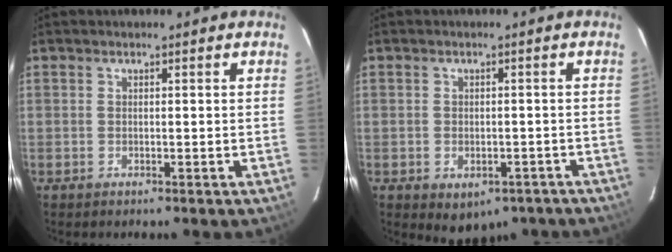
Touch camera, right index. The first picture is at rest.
{"total": 7.2, "force": [-4.2, 4.9, 3.3], "torque": [-0.052, 0.000, -0.033]}